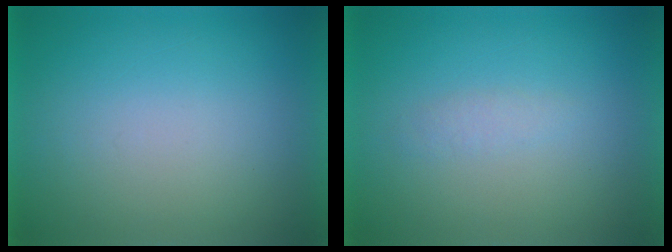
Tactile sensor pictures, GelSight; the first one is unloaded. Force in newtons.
{"total": 1.4}